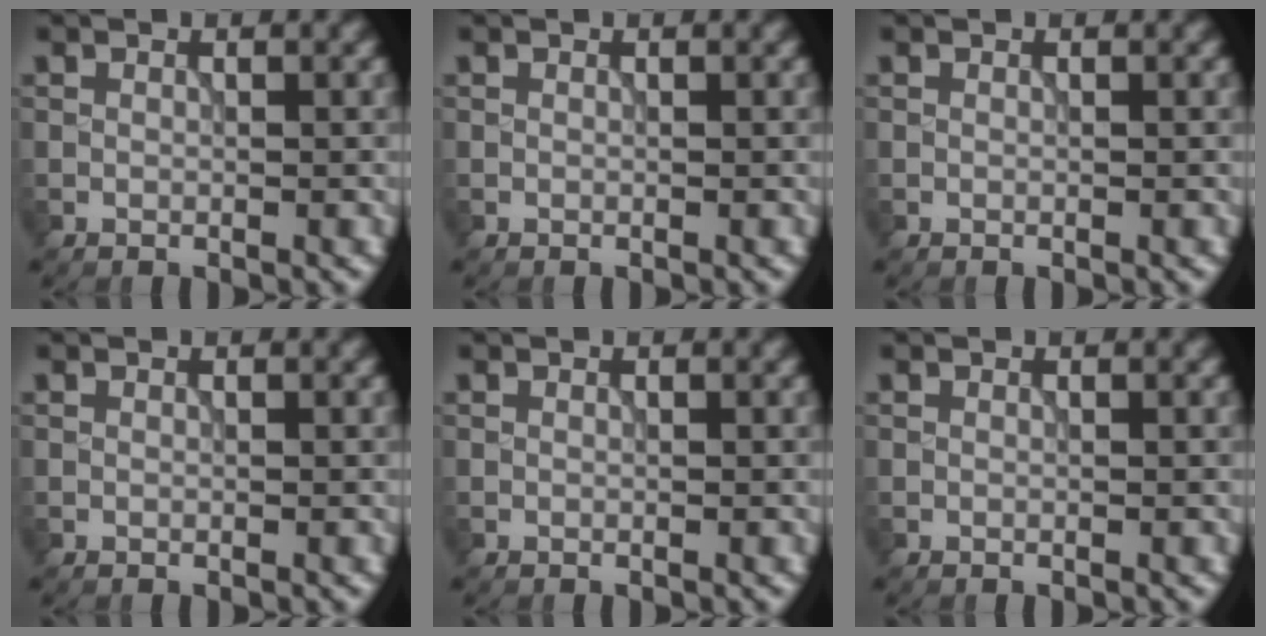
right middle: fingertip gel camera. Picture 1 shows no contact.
{"total": 0.0}
{"total": 0.0}
{"total": 0.0}
{"total": 0.0}
{"total": 0.0}